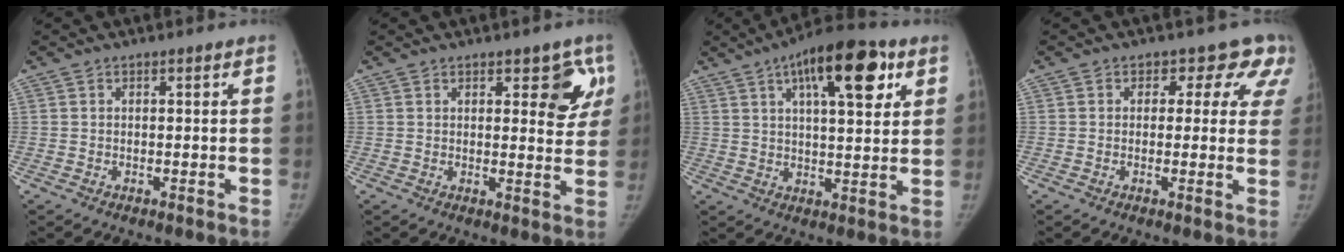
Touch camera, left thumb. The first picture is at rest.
{"total": 6.6, "force": [3.2, 3.1, 4.9], "torque": [-0.019, -0.016, 0.034]}
{"total": 16.1, "force": [7.4, 5.9, 13.1], "torque": [-0.167, -0.009, 0.107]}
{"total": 8.0, "force": [5.3, 5.6, 2.5], "torque": [0.030, -0.009, 0.031]}